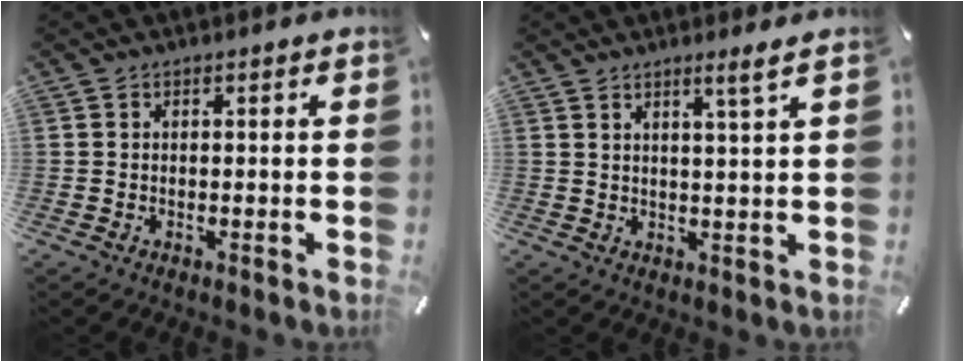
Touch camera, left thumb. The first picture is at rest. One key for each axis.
{"total": 3.8, "fx": 2.7, "fy": -0.6, "fz": 2.6, "tx": -0.055, "ty": -0.009, "tz": 0.045}